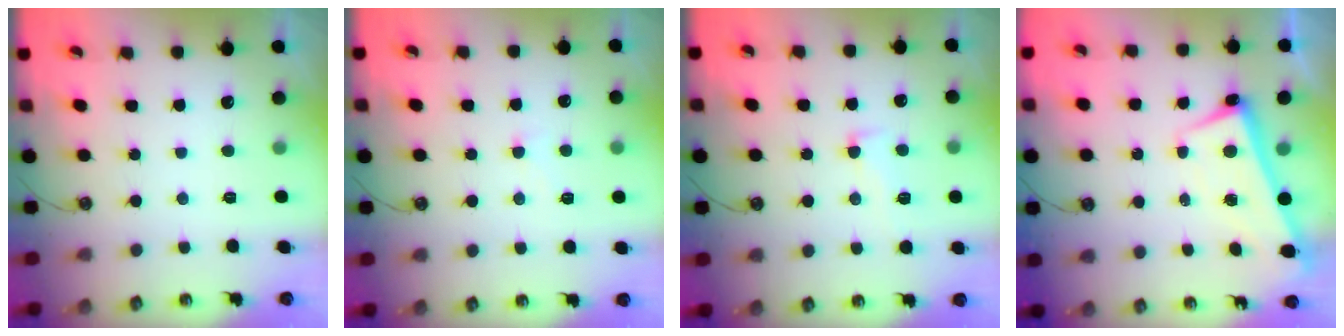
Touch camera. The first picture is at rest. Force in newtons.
{"total": 1.8, "press": 1.7, "slide": 0.5}
{"total": 1.5, "press": 0.3, "slide": 1.5}
{"total": 2.5, "press": 2.4, "slide": 0.6}